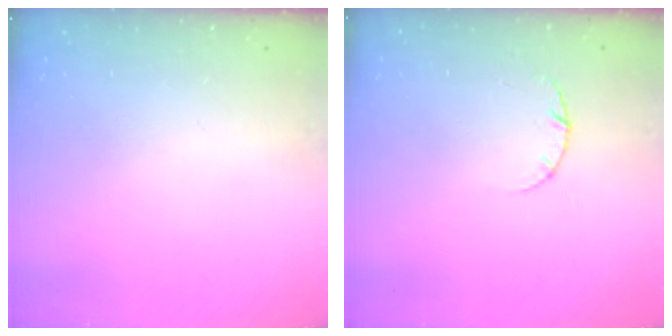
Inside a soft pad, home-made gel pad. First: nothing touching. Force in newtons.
{"total": 2.5, "press": 2.5, "slide": 0.3}